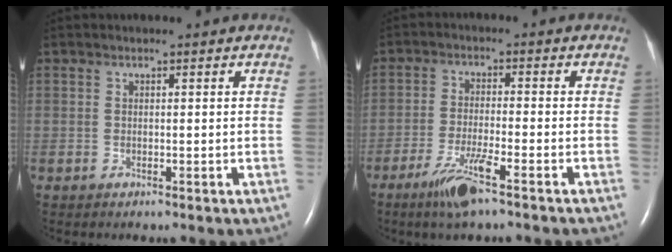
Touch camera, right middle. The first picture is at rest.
{"total": 3.4, "force": [-2.2, 0.1, 2.6], "torque": [-0.058, -0.007, -0.041]}